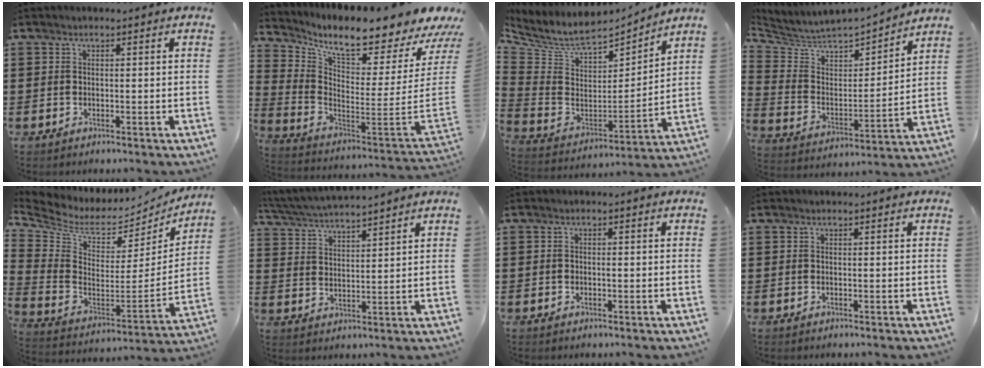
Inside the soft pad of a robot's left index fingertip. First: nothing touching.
{"total": 7.5, "force": [6.0, -0.7, 4.4], "torque": [-0.100, -0.080, 0.088]}
{"total": 7.8, "force": [6.6, 2.6, 3.3], "torque": [-0.100, -0.044, 0.115]}
{"total": 3.9, "force": [3.6, 1.6, 0.4], "torque": [-0.040, -0.038, 0.052]}
{"total": 5.0, "force": [4.0, 2.5, 1.6], "torque": [-0.064, -0.047, 0.065]}
{"total": 4.5, "force": [4.4, -0.4, 0.9], "torque": [-0.035, -0.021, 0.076]}
{"total": 0.5, "force": [-0.2, 0.3, 0.4], "torque": [-0.010, 0.000, -0.004]}
{"total": 0.0}